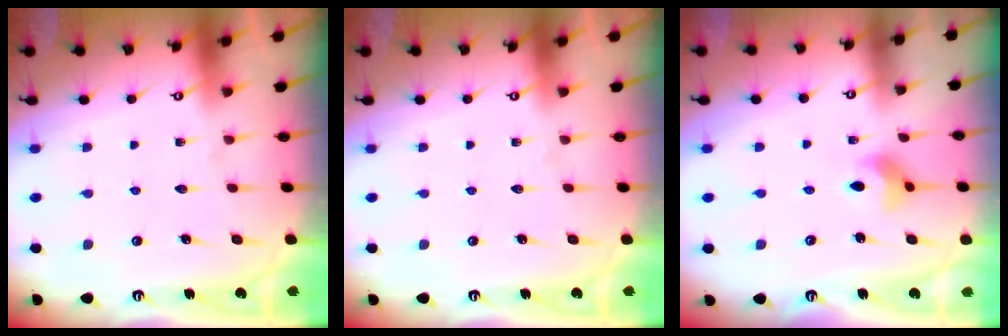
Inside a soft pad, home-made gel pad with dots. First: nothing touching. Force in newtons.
{"total": 0.0}
{"total": 5.7, "press": 5.6, "slide": 1.0}